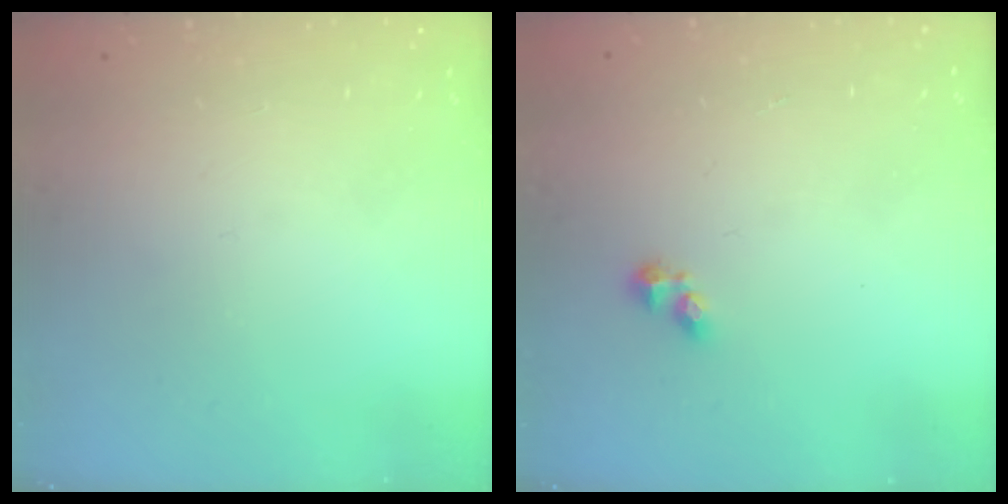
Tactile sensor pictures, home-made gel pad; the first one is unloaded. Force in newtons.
{"total": 2.7, "press": 2.7, "slide": 0.3}